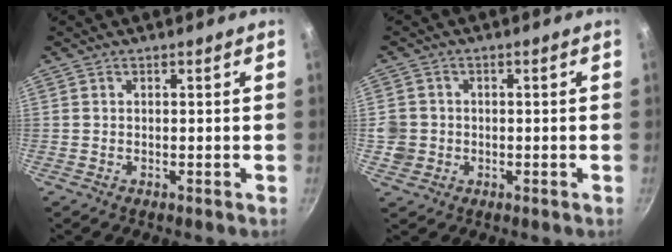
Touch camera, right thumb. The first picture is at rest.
{"total": 4.7, "force": [-0.4, 4.4, 1.4], "torque": [-0.013, 0.008, -0.008]}